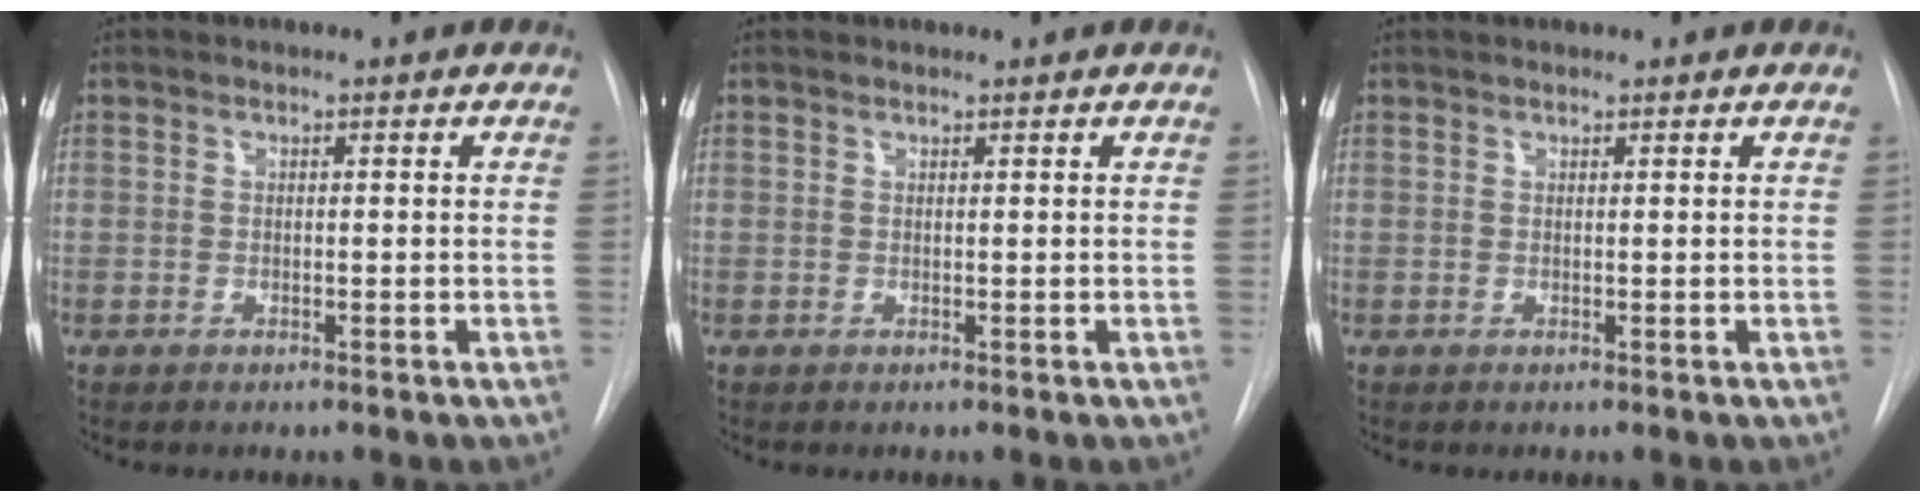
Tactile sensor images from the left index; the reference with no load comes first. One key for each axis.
{"total": 0.6, "fx": 0.6, "fy": -0.1, "fz": -0.1, "tx": -0.005, "ty": 0.006, "tz": 0.014}
{"total": 1.0, "fx": 1.0, "fy": 0.2, "fz": 0.2, "tx": -0.006, "ty": 0.010, "tz": 0.018}